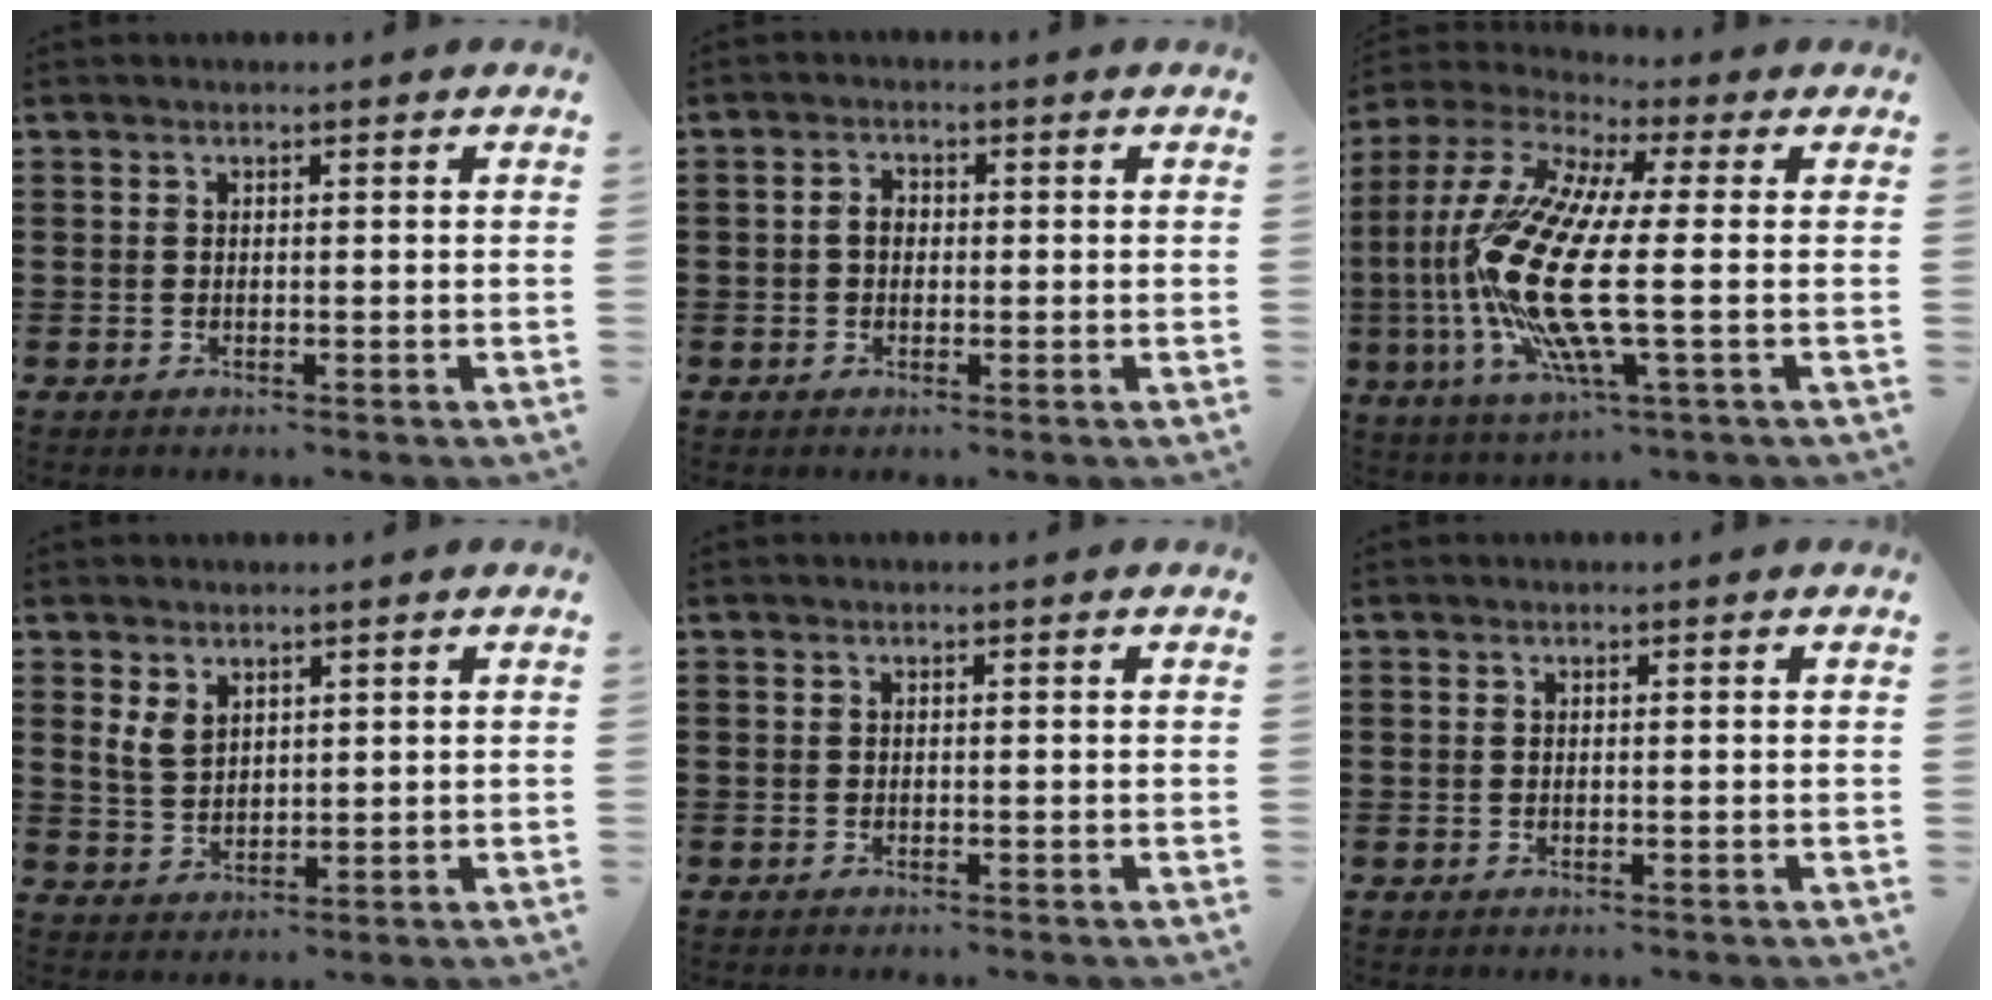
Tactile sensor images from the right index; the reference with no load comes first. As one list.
[{"total": 2.3, "force": [-0.1, 1.6, 1.6], "torque": [-0.033, 0.006, -0.003]}, {"total": 16.4, "force": [-2.2, 2.9, 16.0], "torque": [-0.361, -0.030, -0.052]}, {"total": 3.4, "force": [1.9, 2.3, 1.8], "torque": [-0.042, 0.008, 0.036]}, {"total": 0.0}, {"total": 0.0}]